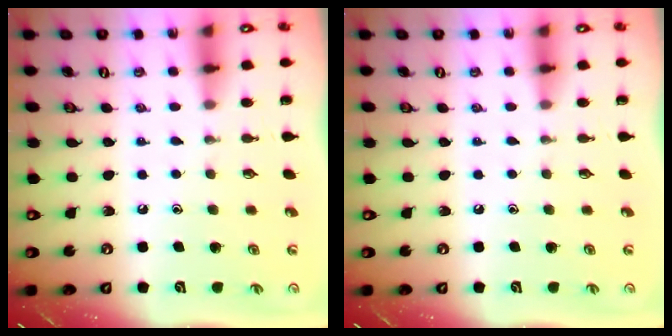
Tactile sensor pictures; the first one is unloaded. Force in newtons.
{"total": 0.0}